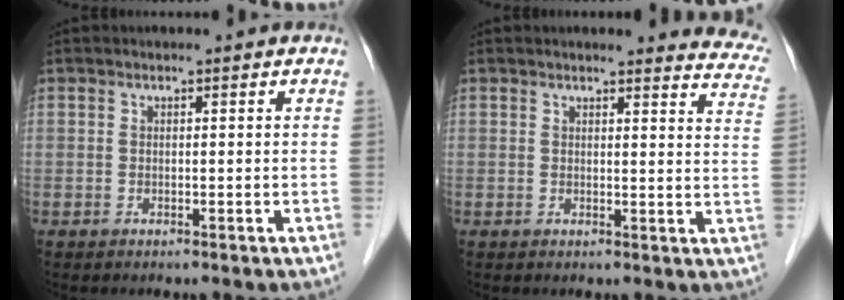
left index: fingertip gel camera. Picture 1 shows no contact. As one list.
[{"total": 10.5, "force": [10.2, 1.6, 2.1], "torque": [0.012, -0.054, 0.072]}]